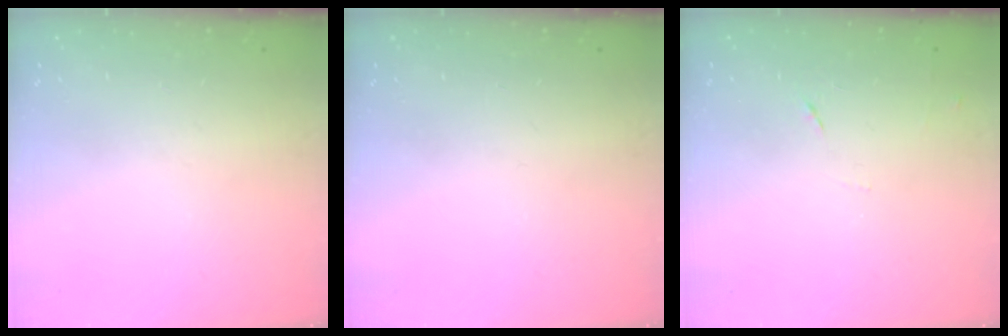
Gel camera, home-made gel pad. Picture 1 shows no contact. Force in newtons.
{"total": 0.0}
{"total": 4.3, "press": 4.3, "slide": 0.6}